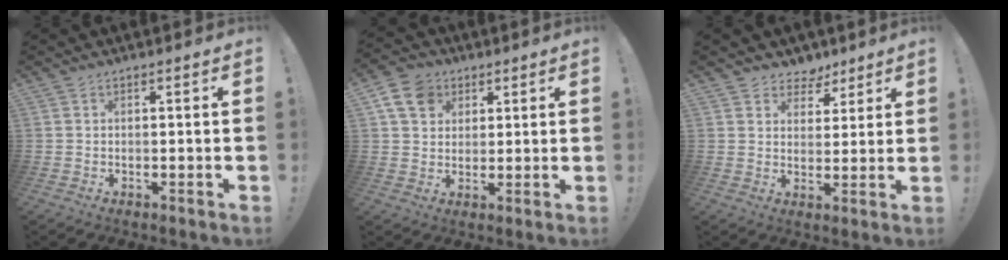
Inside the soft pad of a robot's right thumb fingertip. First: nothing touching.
{"total": 10.1, "force": [4.4, 8.1, 4.2], "torque": [-0.068, -0.008, 0.091]}
{"total": 6.0, "force": [3.9, 4.5, 0.5], "torque": [0.006, -0.034, 0.075]}